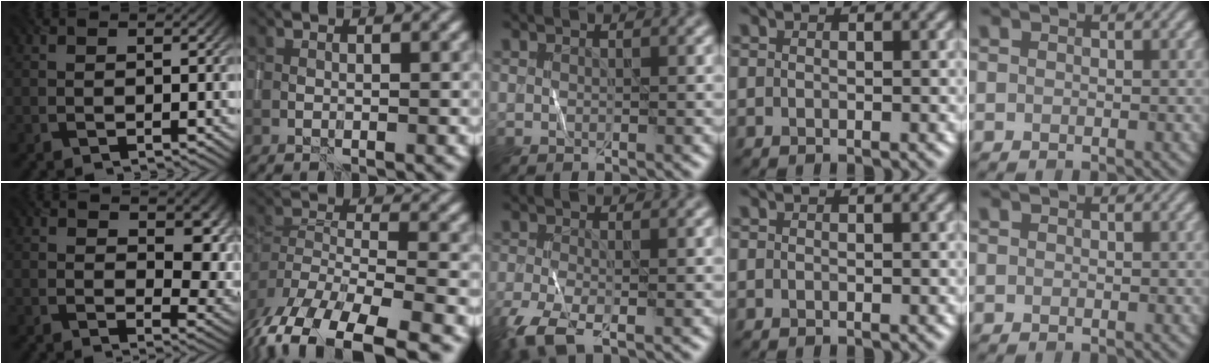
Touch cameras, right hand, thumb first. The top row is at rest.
{"thumb": {"total": 7.2, "force": [2.3, 3.8, 5.7], "torque": [-0.081, -0.008, 0.039]}, "index": {"total": 14.1, "force": [-10.4, 5.6, 7.6], "torque": [-0.150, -0.024, -0.151]}, "middle": {"total": 4.5, "force": [-2.8, 1.5, 3.2], "torque": [-0.074, -0.013, -0.062]}}